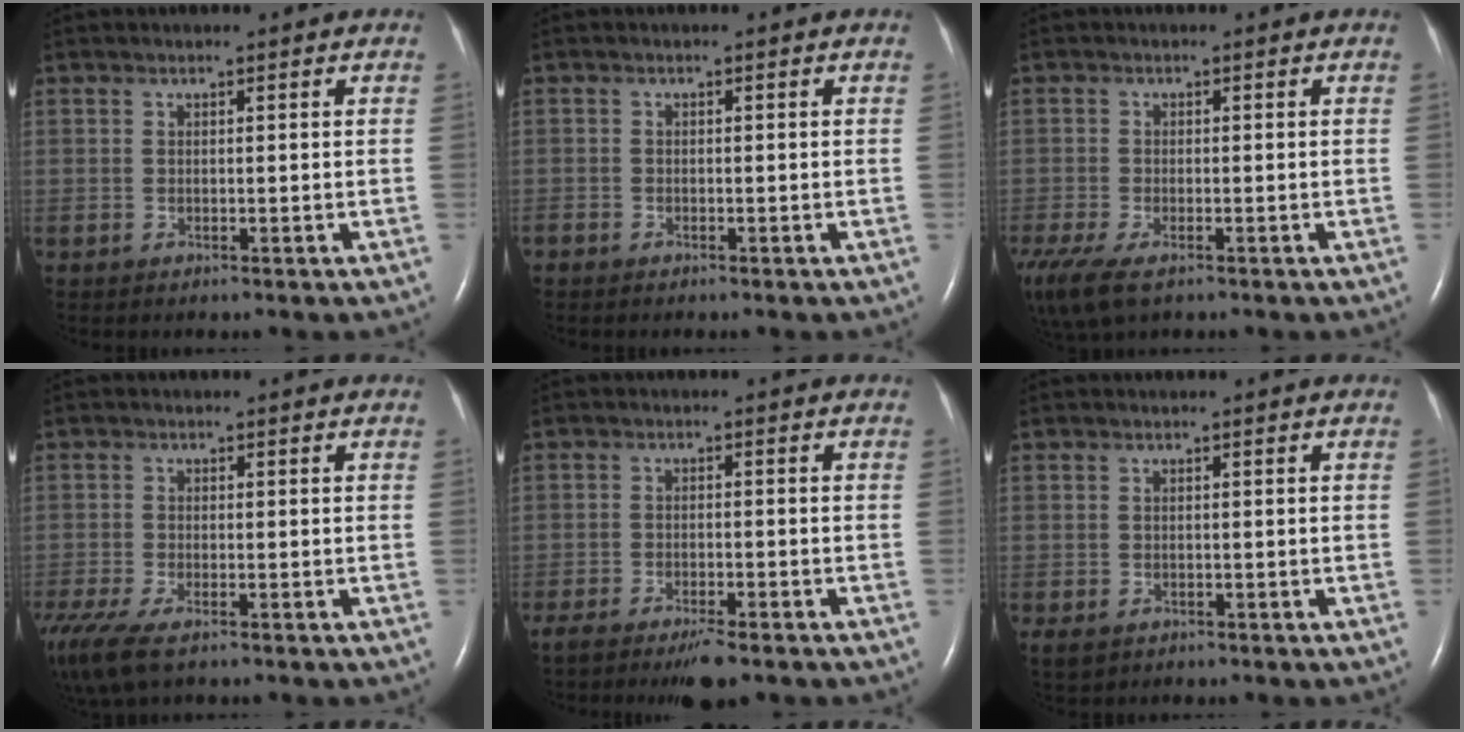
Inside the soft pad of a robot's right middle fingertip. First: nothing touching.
{"total": 0.9, "force": [-0.7, 0.4, 0.1], "torque": [-0.006, 0.001, -0.015]}
{"total": 10.6, "force": [-6.8, 4.4, 6.9], "torque": [-0.165, -0.027, -0.112]}
{"total": 9.8, "force": [-6.6, 3.4, 6.4], "torque": [-0.147, -0.027, -0.113]}
{"total": 6.6, "force": [-5.1, 1.2, 4.1], "torque": [-0.063, -0.014, -0.076]}
{"total": 2.3, "force": [-1.3, 1.6, 1.0], "torque": [-0.019, -0.002, -0.013]}